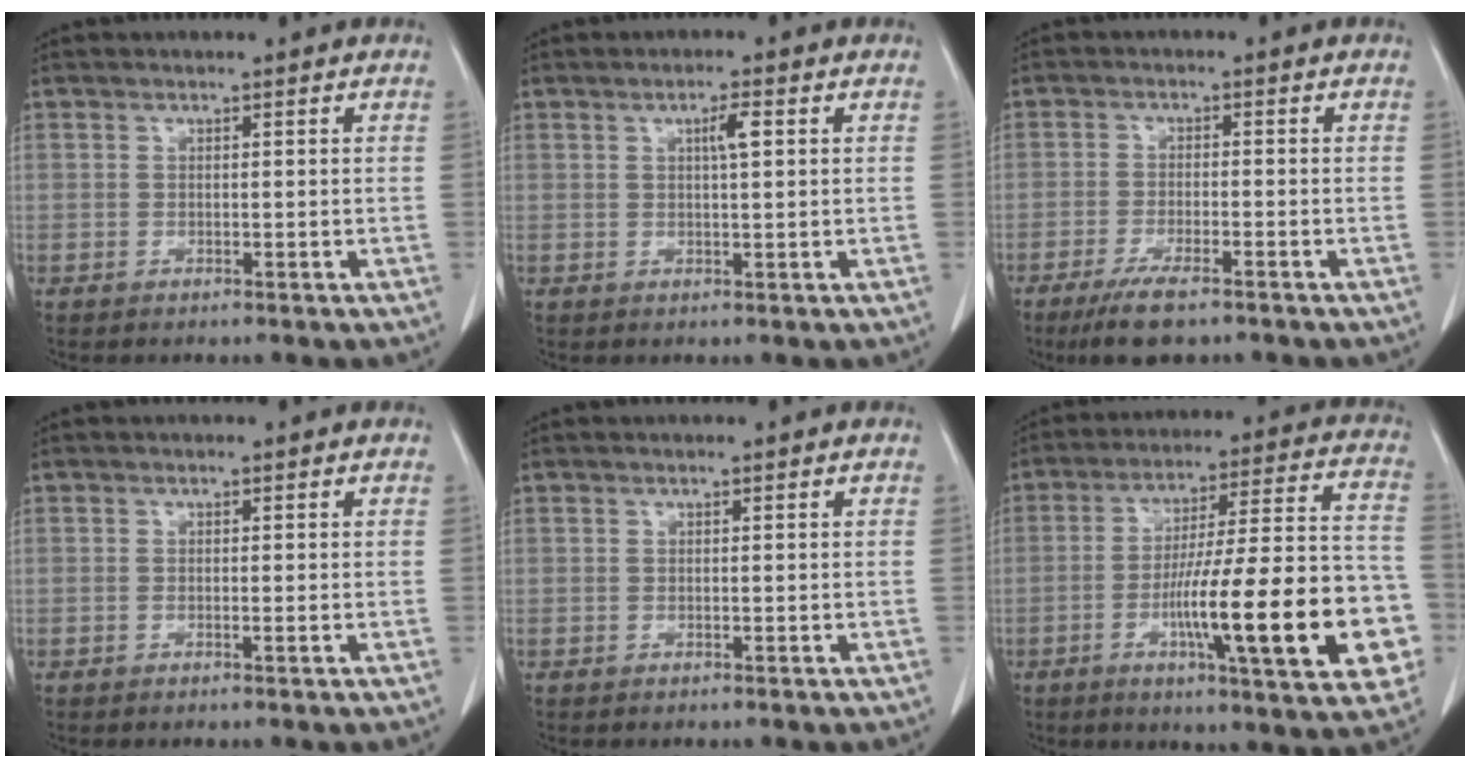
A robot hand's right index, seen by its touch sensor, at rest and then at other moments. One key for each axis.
{"total": 2.5, "fx": 0.8, "fy": 0.2, "fz": 2.3, "tx": -0.042, "ty": 0.001, "tz": 0.012}
{"total": 6.9, "fx": -4.9, "fy": 1.2, "fz": 4.7, "tx": -0.090, "ty": -0.018, "tz": -0.077}
{"total": 0.7, "fx": -0.2, "fy": 0.0, "fz": 0.6, "tx": -0.011, "ty": -0.002, "tz": -0.002}
{"total": 0.0}
{"total": 23.2, "fx": -6.7, "fy": 2.9, "fz": 22.0, "tx": -0.273, "ty": 0.012, "tz": -0.092}